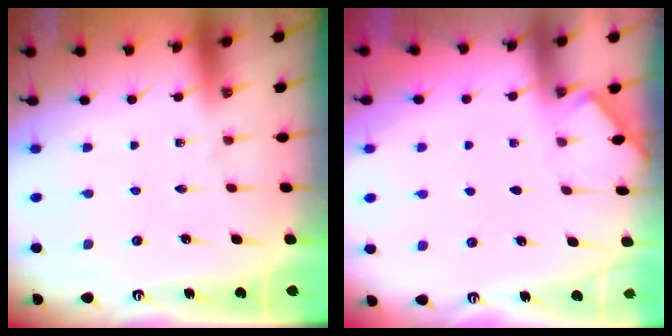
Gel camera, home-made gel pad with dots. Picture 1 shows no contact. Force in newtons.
{"total": 2.0, "press": 1.9, "slide": 0.3}